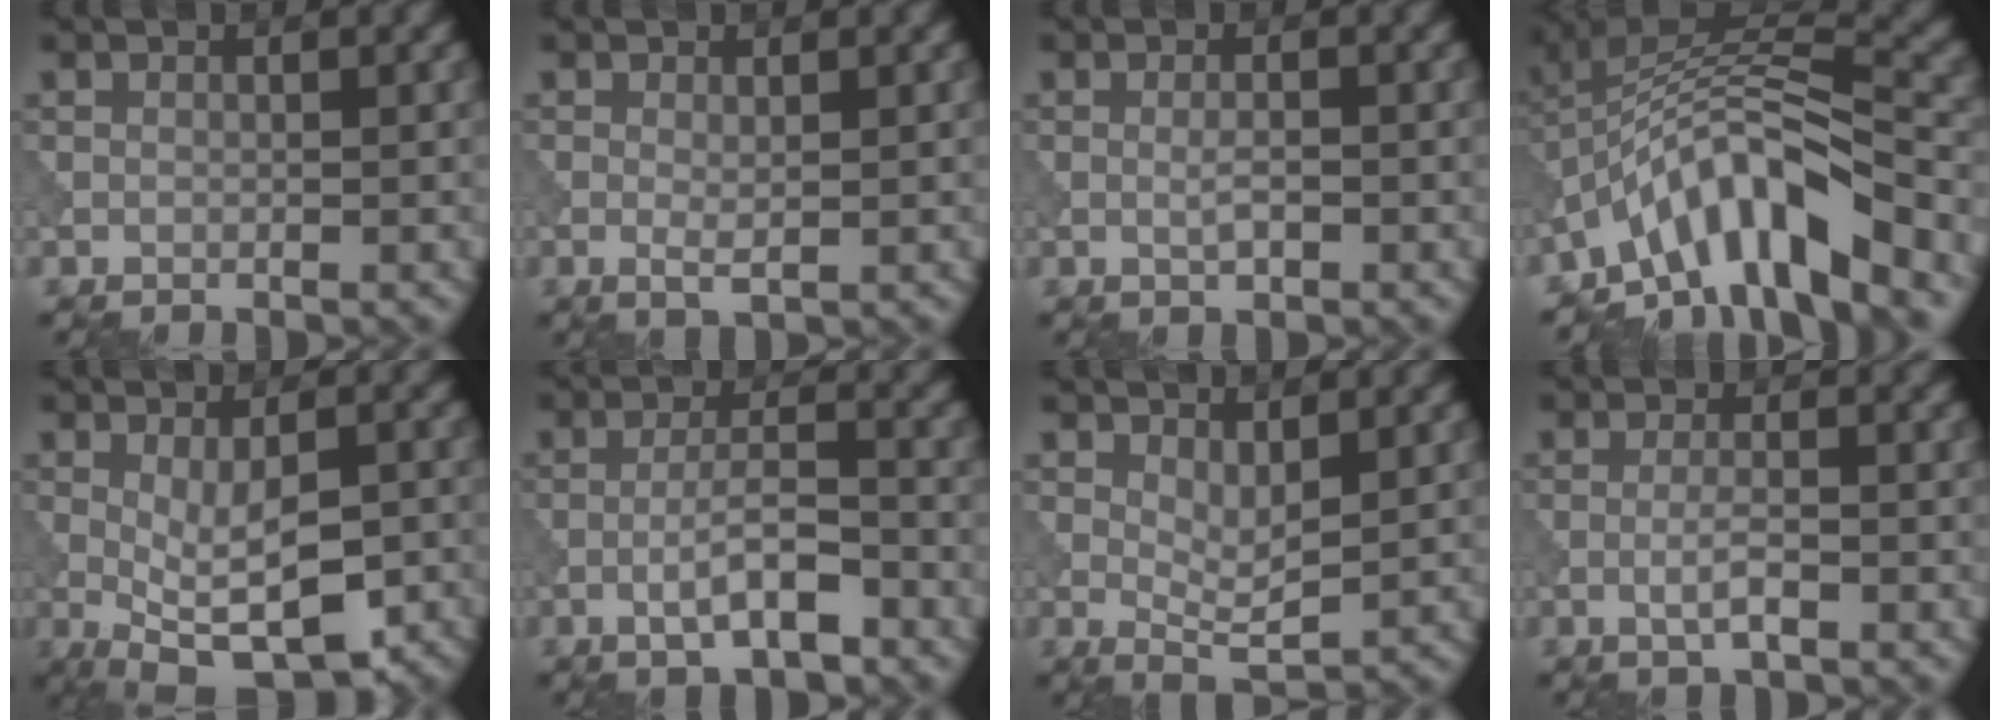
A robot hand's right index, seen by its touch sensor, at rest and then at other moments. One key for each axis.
{"total": 1.3, "fx": 0.0, "fy": 0.3, "fz": 1.2, "tx": -0.023, "ty": -0.003, "tz": -0.001}
{"total": 1.4, "fx": -0.3, "fy": 0.4, "fz": 1.3, "tx": -0.028, "ty": -0.001, "tz": -0.007}
{"total": 10.2, "fx": -6.3, "fy": 3.0, "fz": 7.4, "tx": -0.110, "ty": 0.012, "tz": -0.122}
{"total": 8.3, "fx": -2.6, "fy": 3.2, "fz": 7.2, "tx": -0.126, "ty": -0.018, "tz": -0.030}
{"total": 4.6, "fx": -1.9, "fy": 1.1, "fz": 4.0, "tx": -0.070, "ty": 0.005, "tz": -0.037}
{"total": 2.7, "fx": 1.0, "fy": 1.0, "fz": 2.4, "tx": -0.046, "ty": -0.008, "tz": 0.020}
{"total": 2.2, "fx": -0.8, "fy": 0.4, "fz": 2.0, "tx": -0.039, "ty": 0.003, "tz": -0.019}